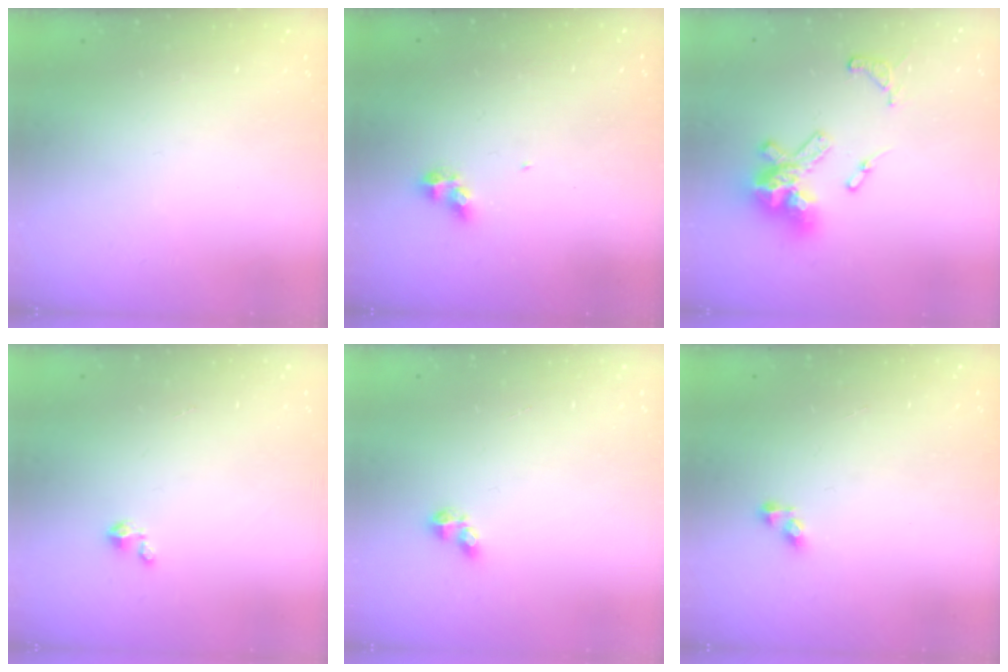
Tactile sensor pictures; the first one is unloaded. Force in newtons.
{"total": 4.7, "press": 4.7, "slide": 0.3}
{"total": 15.9, "press": 15.9, "slide": 1.7}
{"total": 1.5, "press": 1.5, "slide": 0.1}
{"total": 3.3, "press": 3.3, "slide": 0.4}
{"total": 3.6, "press": 3.6, "slide": 0.5}